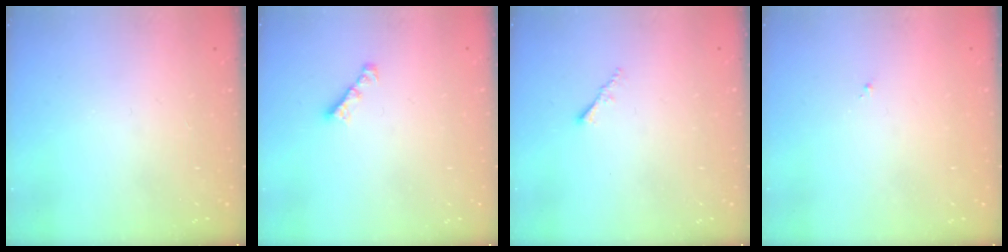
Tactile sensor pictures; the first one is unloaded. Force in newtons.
{"total": 1.7, "press": 1.6, "slide": 0.5}
{"total": 1.2, "press": 1.1, "slide": 0.4}
{"total": 0.8, "press": 0.7, "slide": 0.3}